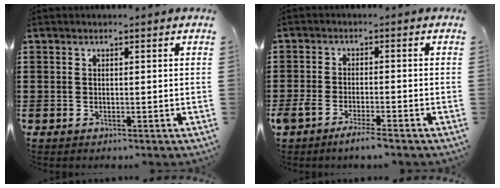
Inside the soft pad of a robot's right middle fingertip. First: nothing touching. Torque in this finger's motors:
{"motor_torque": [0.21, -0.12, 0.12, 0.05]}